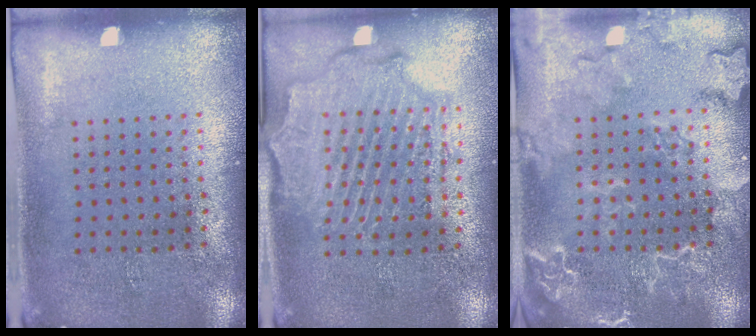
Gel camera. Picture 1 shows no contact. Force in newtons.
{"total": 2.2, "press": 2.1, "slide": 0.5}
{"total": 2.5, "press": 2.4, "slide": 0.4}